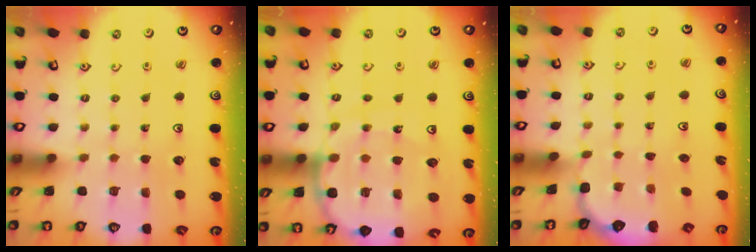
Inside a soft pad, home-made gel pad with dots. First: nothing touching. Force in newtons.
{"total": 12.1, "press": 12.0, "slide": 1.6}
{"total": 1.8, "press": 1.0, "slide": 1.4}